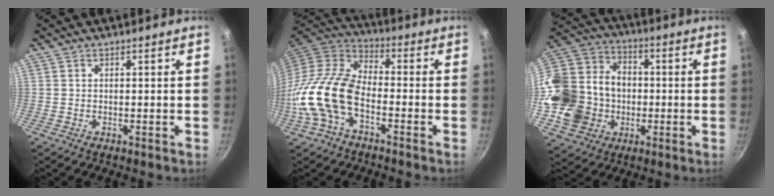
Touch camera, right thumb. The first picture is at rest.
{"total": 16.4, "force": [-5.1, 9.4, 12.4], "torque": [-0.230, 0.046, -0.115]}
{"total": 22.9, "force": [-3.4, 19.2, 12.0], "torque": [-0.228, 0.047, -0.045]}